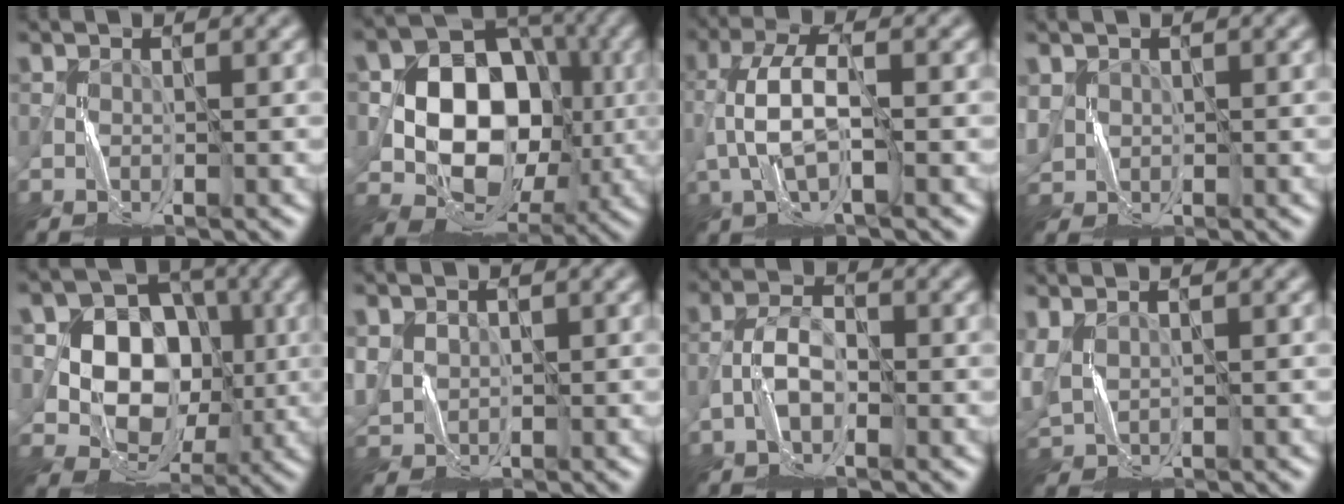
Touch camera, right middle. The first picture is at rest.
{"total": 11.9, "force": [-0.4, 9.4, 7.3], "torque": [-0.094, 0.002, -0.013]}
{"total": 4.3, "force": [-1.1, 1.5, 3.9], "torque": [-0.091, 0.013, -0.026]}
{"total": 2.2, "force": [0.6, 2.0, 0.8], "torque": [-0.029, 0.000, 0.016]}
{"total": 9.6, "force": [0.3, 8.2, 5.0], "torque": [-0.076, 0.014, -0.005]}
{"total": 2.2, "force": [0.8, 2.0, 0.6], "torque": [-0.026, 0.001, 0.021]}
{"total": 2.9, "force": [-1.7, 1.4, 1.9], "torque": [-0.035, 0.009, -0.037]}
{"total": 3.0, "force": [1.3, 1.7, 2.1], "torque": [-0.067, 0.005, 0.030]}